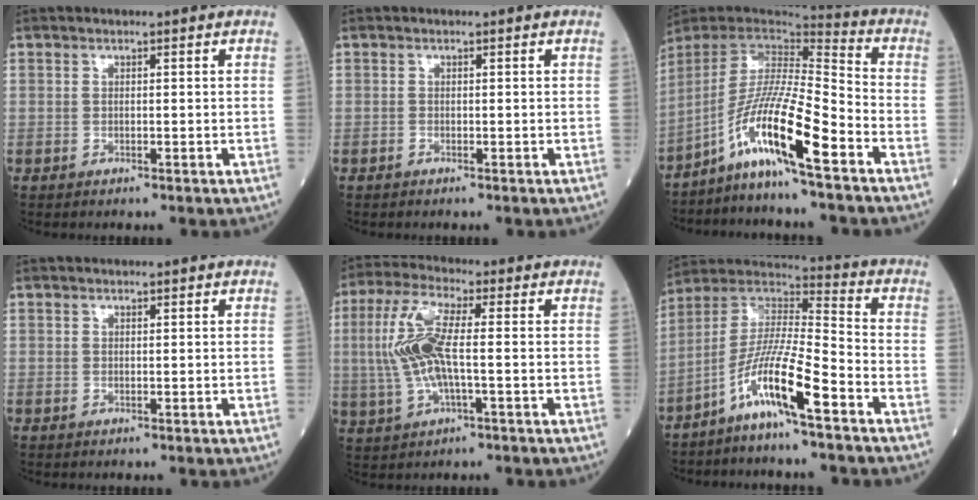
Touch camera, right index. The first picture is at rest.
{"total": 0.0}
{"total": 13.7, "force": [-8.1, -0.4, 11.0], "torque": [-0.211, -0.006, -0.154]}
{"total": 0.0}
{"total": 10.0, "force": [0.1, 2.2, 9.7], "torque": [-0.222, 0.009, -0.001]}
{"total": 11.5, "force": [-6.6, 0.3, 9.5], "torque": [-0.188, 0.001, -0.133]}